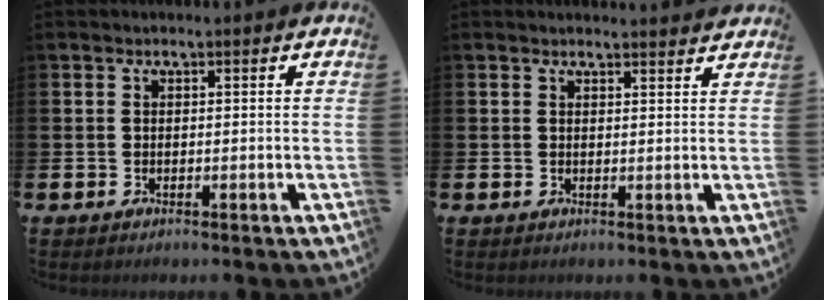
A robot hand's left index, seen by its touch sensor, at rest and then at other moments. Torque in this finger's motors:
{"motor_torque": [1.01, -1.14, 0.00, -0.01]}